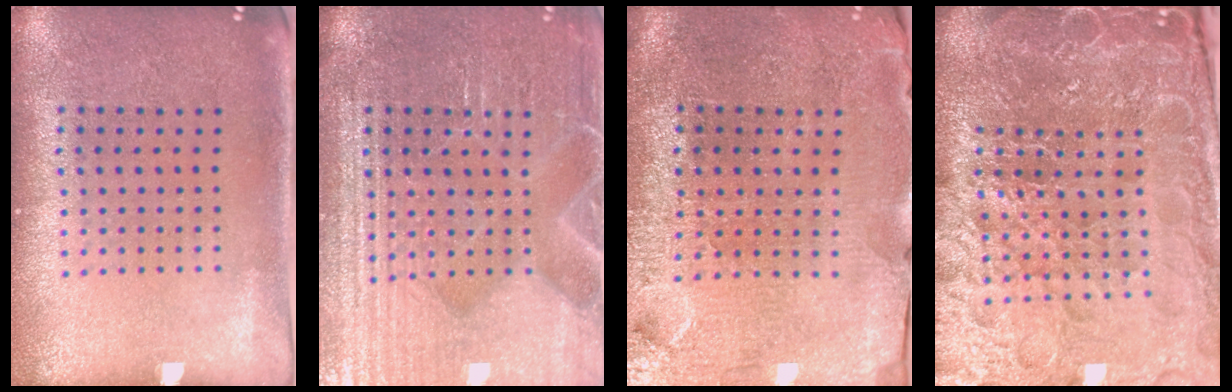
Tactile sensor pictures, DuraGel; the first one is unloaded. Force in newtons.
{"total": 4.4, "press": 4.3, "slide": 0.6}
{"total": 3.7, "press": 3.5, "slide": 1.2}
{"total": 6.9, "press": 6.0, "slide": 3.3}